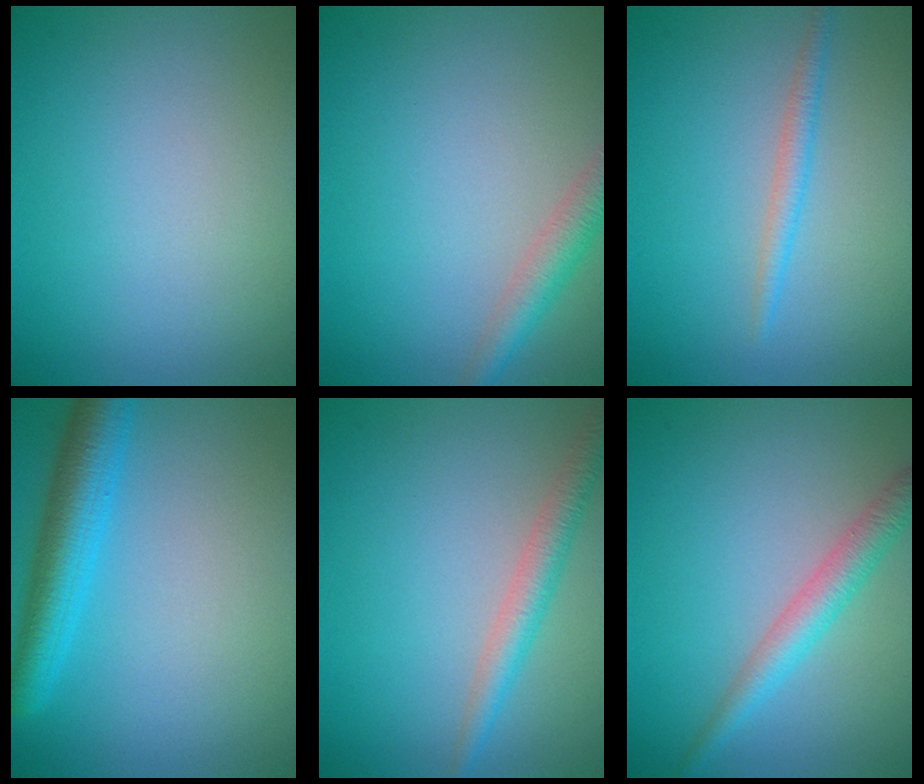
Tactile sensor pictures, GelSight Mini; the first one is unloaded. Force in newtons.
{"total": 2.8, "press": 2.8, "slide": 0.1}
{"total": 1.6, "press": 1.6, "slide": 0.0}
{"total": 4.9, "press": 4.9, "slide": 0.3}
{"total": 2.8, "press": 2.8, "slide": 0.1}
{"total": 2.8, "press": 2.8, "slide": 0.1}